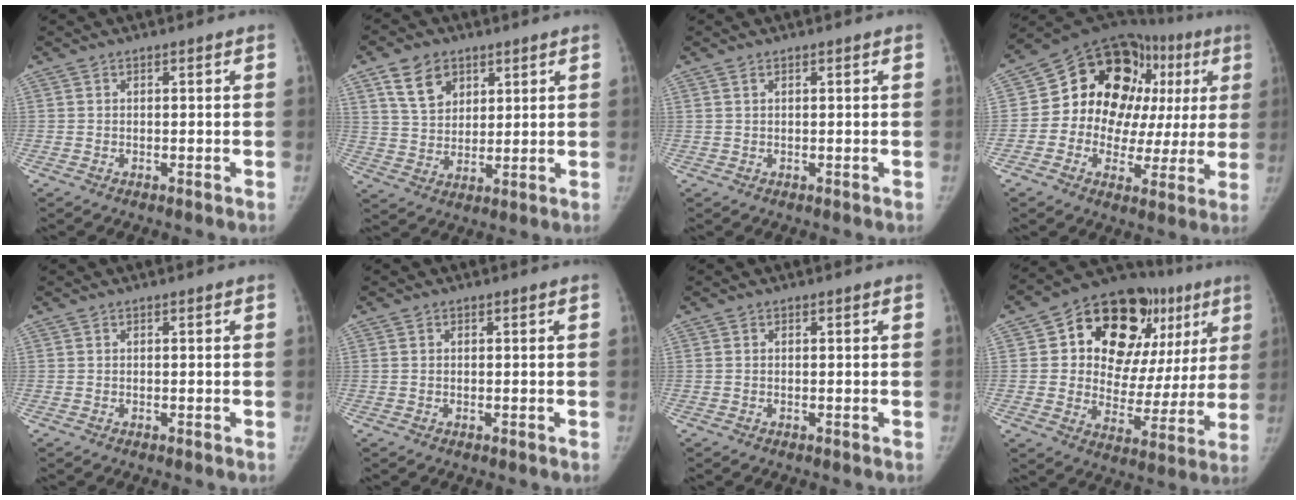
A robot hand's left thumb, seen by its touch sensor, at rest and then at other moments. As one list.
[{"total": 9.1, "force": [4.9, 6.2, 4.5], "torque": [-0.058, -0.022, 0.094]}, {"total": 0.7, "force": [0.5, 0.3, 0.5], "torque": [-0.013, 0.006, 0.011]}, {"total": 24.2, "force": [5.1, 15.8, 17.6], "torque": [-0.189, 0.037, 0.073]}, {"total": 0.0}, {"total": 0.0}, {"total": 0.0}, {"total": 26.1, "force": [10.6, 15.8, 18.0], "torque": [-0.196, 0.013, 0.158]}]